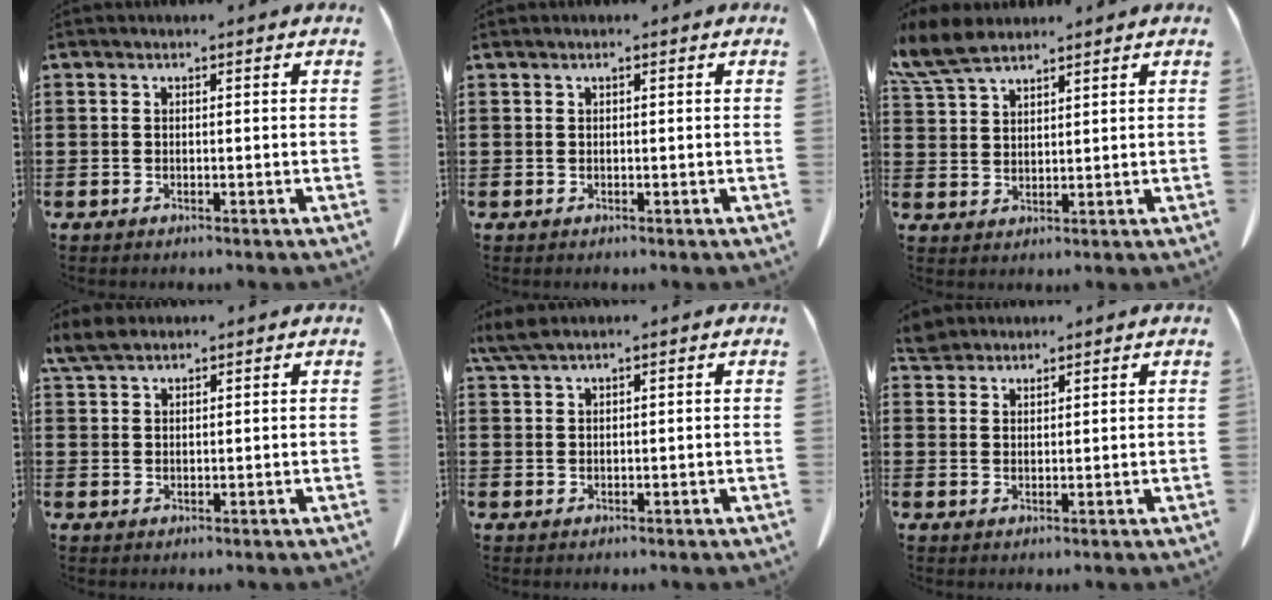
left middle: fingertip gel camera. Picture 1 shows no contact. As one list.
[{"total": 0.0}, {"total": 6.2, "force": [5.0, 2.0, 3.1], "torque": [-0.084, -0.005, 0.093]}, {"total": 3.6, "force": [2.9, 1.1, 1.9], "torque": [-0.044, 0.002, 0.055]}, {"total": 2.4, "force": [1.8, 0.2, 1.6], "torque": [-0.035, 0.001, 0.034]}, {"total": 3.0, "force": [2.9, 0.6, 0.6], "torque": [-0.020, -0.001, 0.057]}]